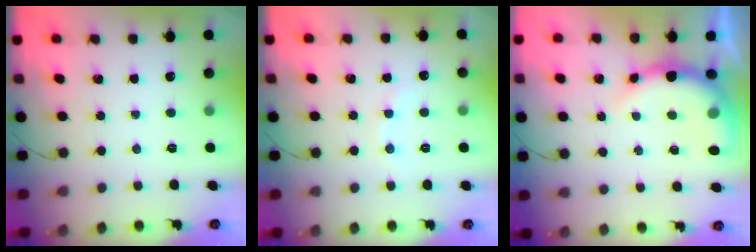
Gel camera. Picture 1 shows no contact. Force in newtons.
{"total": 6.4, "press": 6.3, "slide": 1.2}
{"total": 10.1, "press": 10.0, "slide": 1.3}